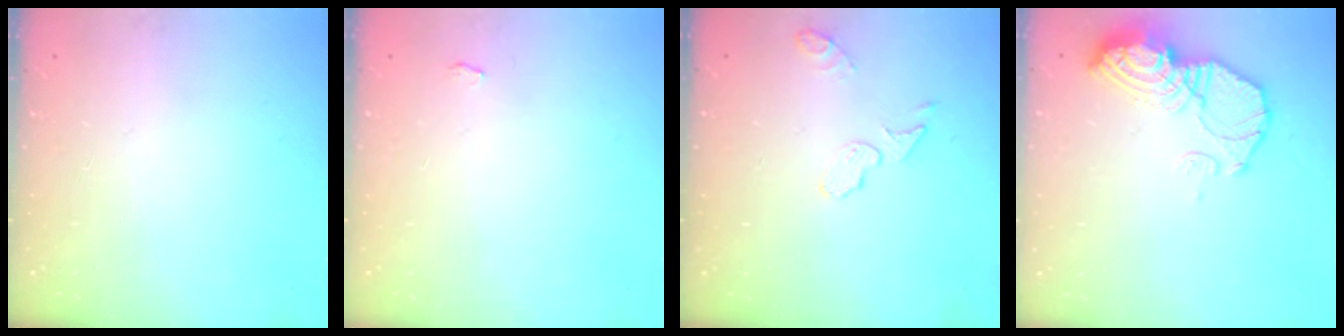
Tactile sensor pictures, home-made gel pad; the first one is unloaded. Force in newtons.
{"total": 2.7, "press": 2.7, "slide": 0.3}
{"total": 5.6, "press": 5.4, "slide": 1.2}
{"total": 12.9, "press": 12.8, "slide": 1.0}